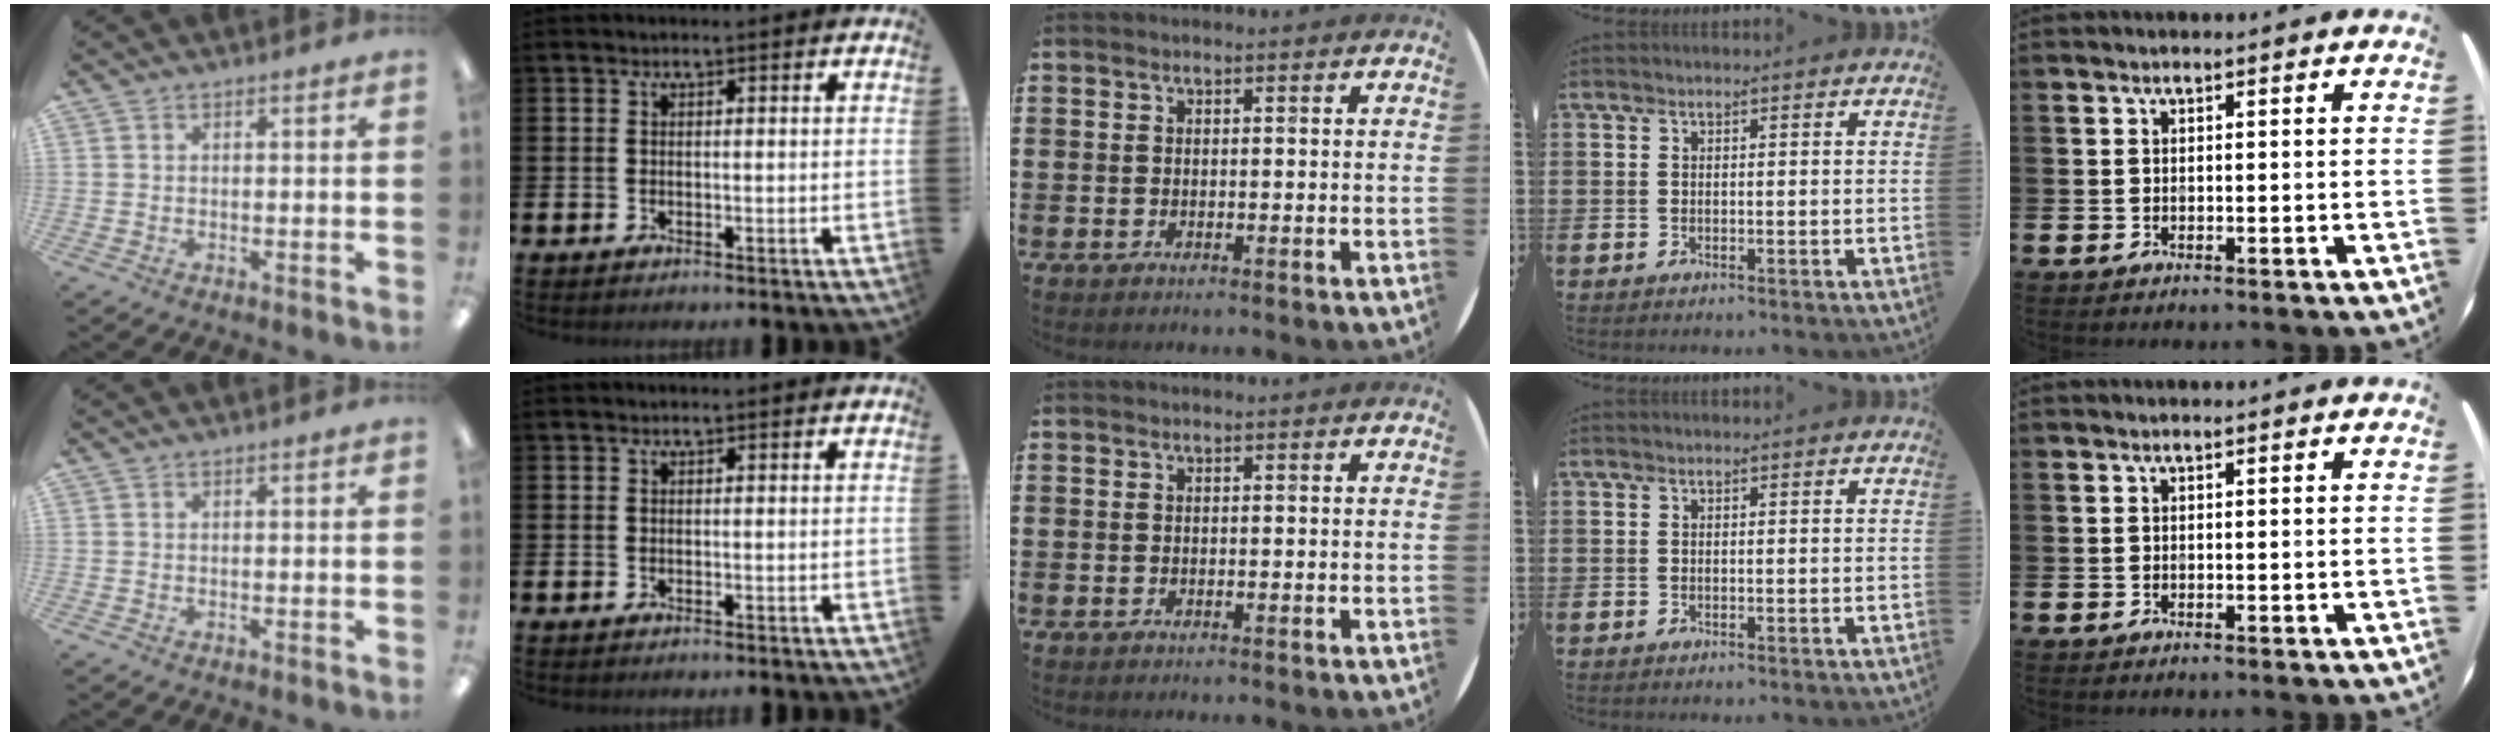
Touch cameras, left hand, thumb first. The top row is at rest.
{}